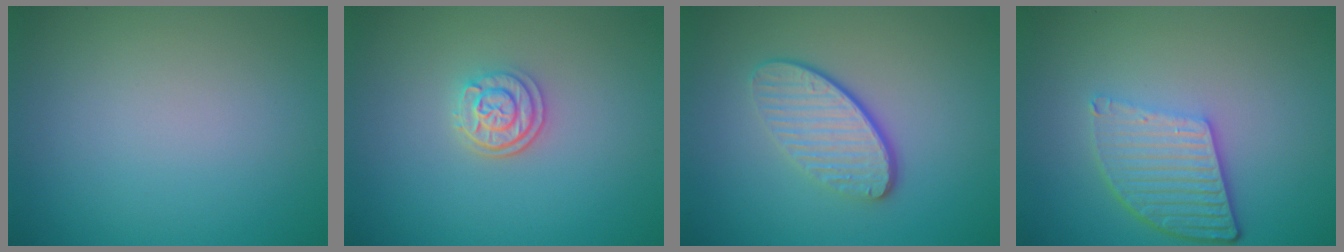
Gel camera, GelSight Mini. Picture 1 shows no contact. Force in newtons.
{"total": 2.6, "press": 2.2, "slide": 1.3}
{"total": 4.0, "press": 3.0, "slide": 2.7}
{"total": 5.2, "press": 3.8, "slide": 3.6}